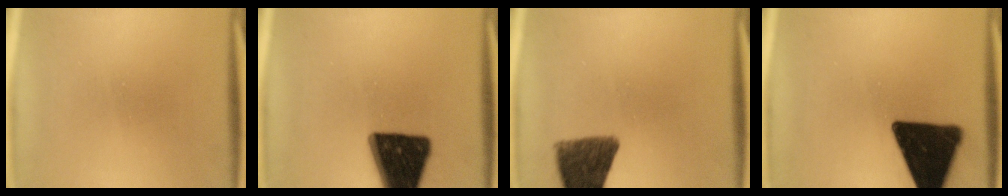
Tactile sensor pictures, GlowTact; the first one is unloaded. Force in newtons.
{"total": 19.7}
{"total": 10.9}
{"total": 17.8}